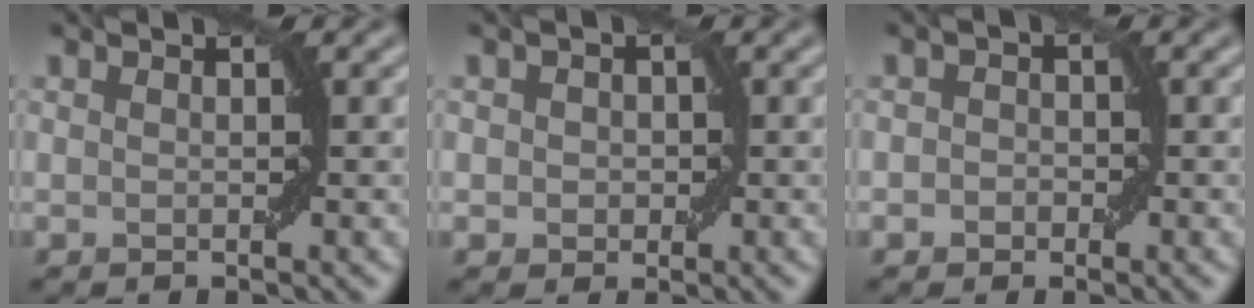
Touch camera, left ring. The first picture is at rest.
{"total": 1.6, "force": [0.0, 1.5, 0.7], "torque": [-0.003, 0.002, -0.004]}
{"total": 1.4, "force": [-0.3, 1.3, 0.5], "torque": [0.006, 0.001, -0.015]}